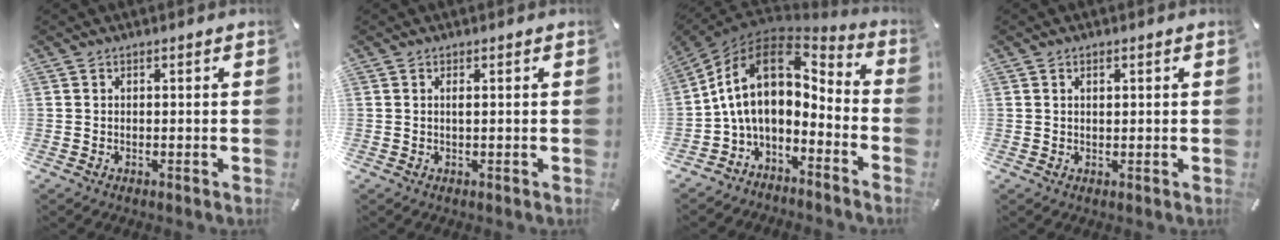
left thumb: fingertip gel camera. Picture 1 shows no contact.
{"total": 0.9, "force": [0.2, 0.1, 0.8], "torque": [-0.017, -0.001, 0.003]}
{"total": 15.2, "force": [1.1, 9.3, 12.0], "torque": [-0.251, -0.013, 0.016]}
{"total": 1.1, "force": [0.4, 0.6, 0.9], "torque": [-0.019, 0.002, 0.007]}